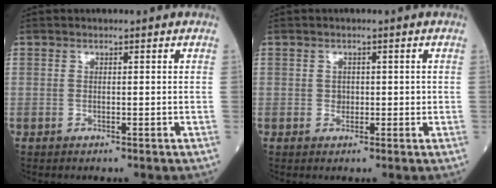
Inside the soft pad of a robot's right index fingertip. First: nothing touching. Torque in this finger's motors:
{"motor_torque": [0.08, -0.07, 0.04, 0.01]}